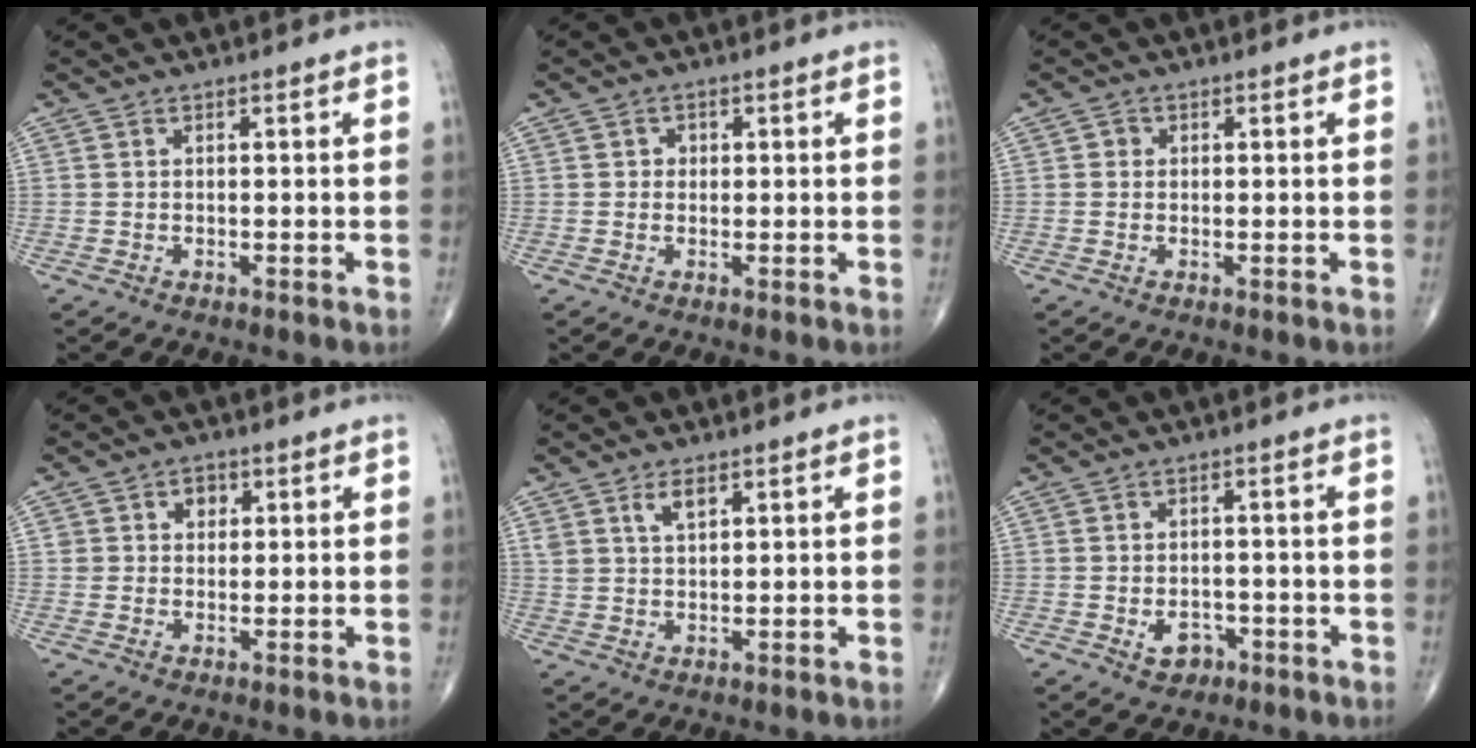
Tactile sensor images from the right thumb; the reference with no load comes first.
{"total": 1.5, "force": [0.2, 1.4, 0.5], "torque": [0.003, 0.003, -0.001]}
{"total": 1.1, "force": [0.1, 1.0, 0.3], "torque": [0.001, 0.002, -0.002]}
{"total": 3.4, "force": [1.2, 2.8, 1.5], "torque": [0.000, -0.002, 0.015]}
{"total": 3.8, "force": [2.2, 1.8, 2.5], "torque": [-0.041, -0.011, 0.043]}
{"total": 3.6, "force": [-1.4, 2.7, 1.9], "torque": [-0.014, 0.007, -0.017]}